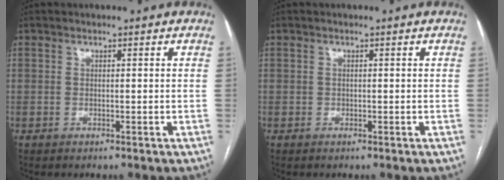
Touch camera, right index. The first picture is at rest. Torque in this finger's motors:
{"motor_torque": [-0.06, -0.04, 0.05, 0.01]}